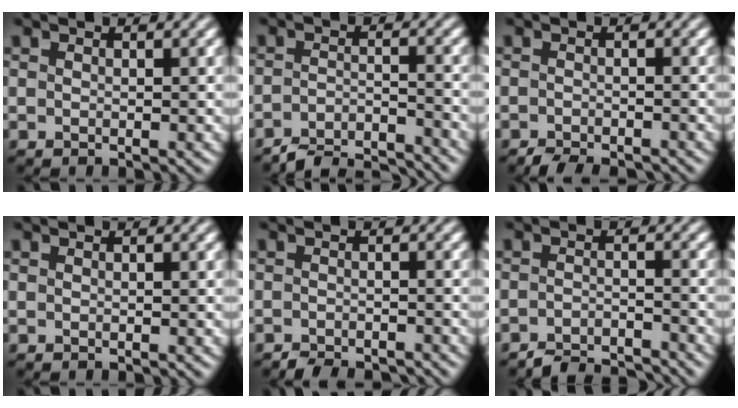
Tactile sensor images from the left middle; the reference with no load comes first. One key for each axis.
{"total": 5.8, "fx": -5.5, "fy": 1.0, "fz": 1.7, "tx": -0.030, "ty": -0.004, "tz": -0.093}
{"total": 2.3, "fx": -2.2, "fy": 0.4, "fz": 0.7, "tx": -0.008, "ty": 0.001, "tz": -0.041}
{"total": 0.0}
{"total": 2.4, "fx": -2.4, "fy": 0.3, "fz": 0.4, "tx": -0.004, "ty": 0.003, "tz": -0.043}
{"total": 3.9, "fx": -3.8, "fy": 0.5, "fz": 0.9, "tx": -0.018, "ty": 0.002, "tz": -0.068}